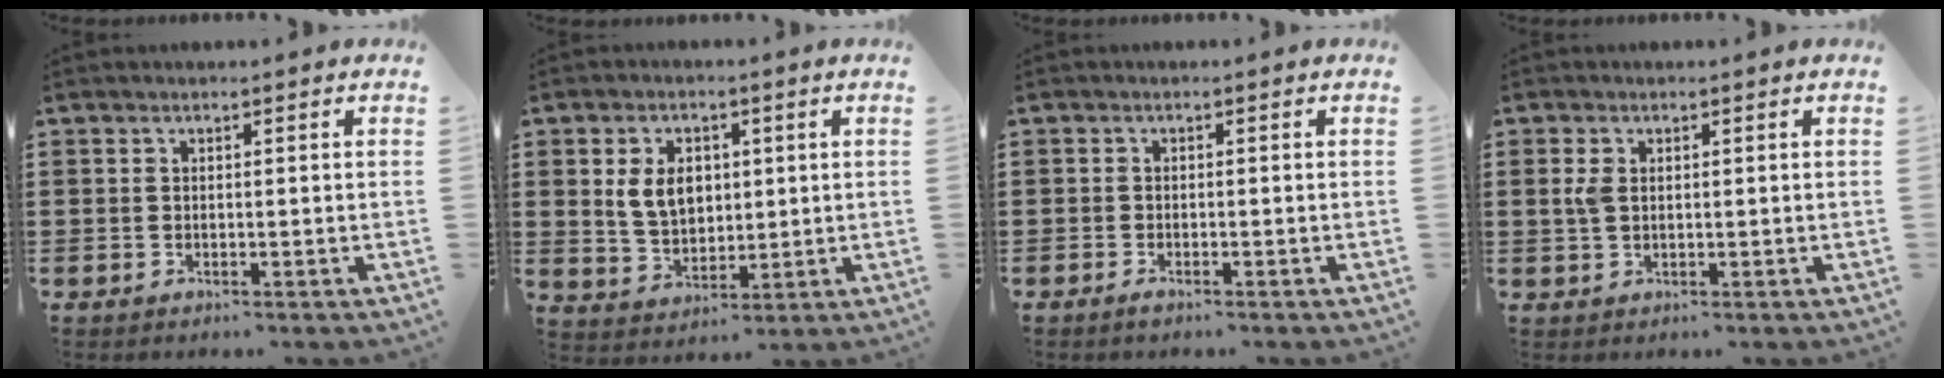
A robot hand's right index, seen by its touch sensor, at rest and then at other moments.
{"total": 6.3, "force": [1.3, 4.6, 4.1], "torque": [-0.094, 0.009, 0.019]}
{"total": 0.8, "force": [-0.7, 0.2, 0.2], "torque": [-0.008, -0.004, -0.013]}
{"total": 2.5, "force": [0.5, 1.6, 1.9], "torque": [-0.050, 0.005, 0.005]}